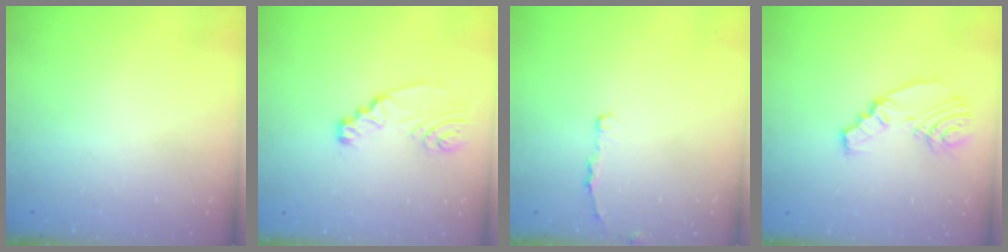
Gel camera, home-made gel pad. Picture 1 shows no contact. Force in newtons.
{"total": 4.7, "press": 4.6, "slide": 0.5}
{"total": 2.8, "press": 2.7, "slide": 0.5}
{"total": 9.1, "press": 8.4, "slide": 3.6}